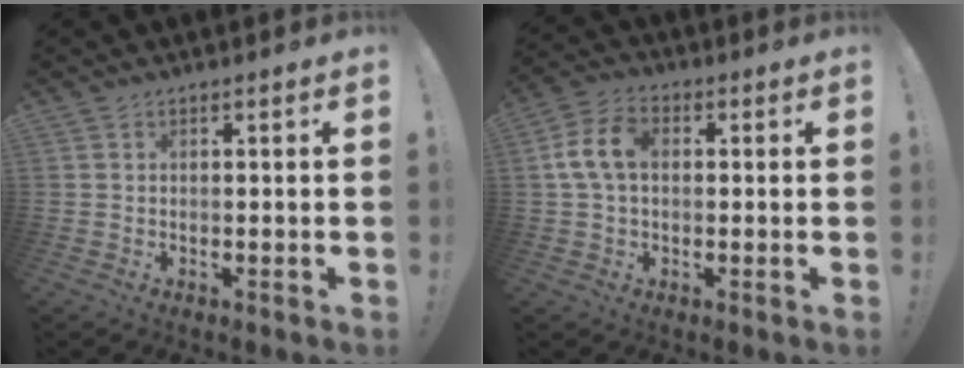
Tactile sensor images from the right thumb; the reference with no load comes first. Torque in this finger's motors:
{"motor_torque": [0.11, 0.69, 0.06, 0.04, 0.18]}